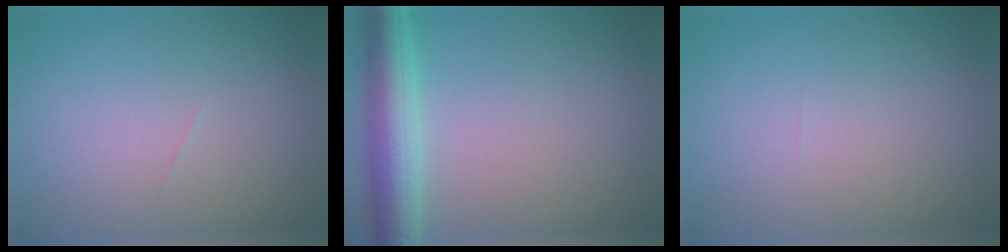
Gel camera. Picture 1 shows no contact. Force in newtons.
{"total": 5.9, "press": 5.9, "slide": 0.2}
{"total": 0.0}